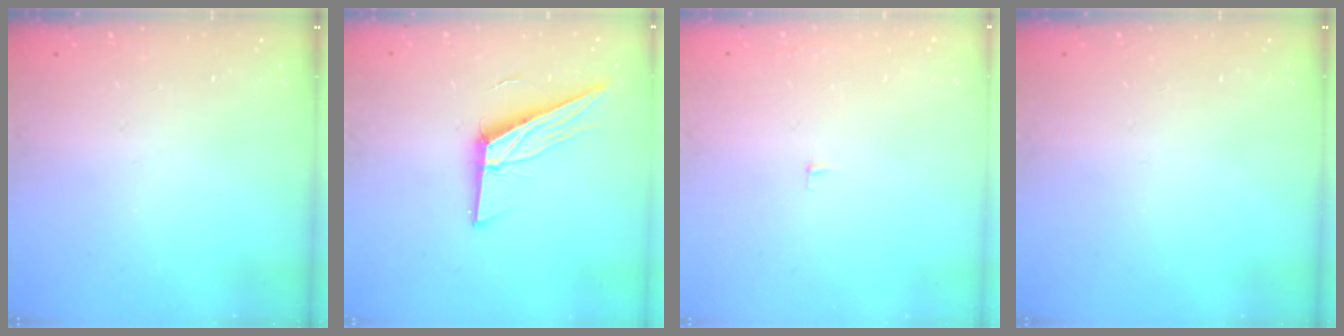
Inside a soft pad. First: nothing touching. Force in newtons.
{"total": 12.7, "press": 12.6, "slide": 1.7}
{"total": 2.7, "press": 2.7, "slide": 0.2}
{"total": 0.0}